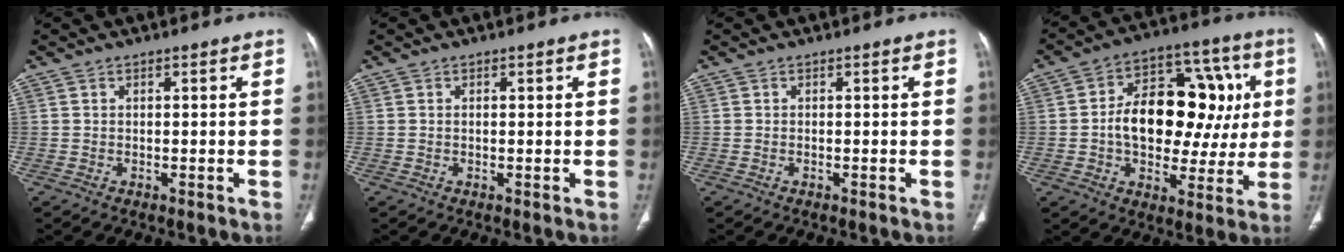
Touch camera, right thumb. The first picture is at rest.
{"total": 0.0}
{"total": 0.0}
{"total": 21.3, "force": [1.7, 13.4, 16.5], "torque": [-0.196, 0.035, 0.029]}